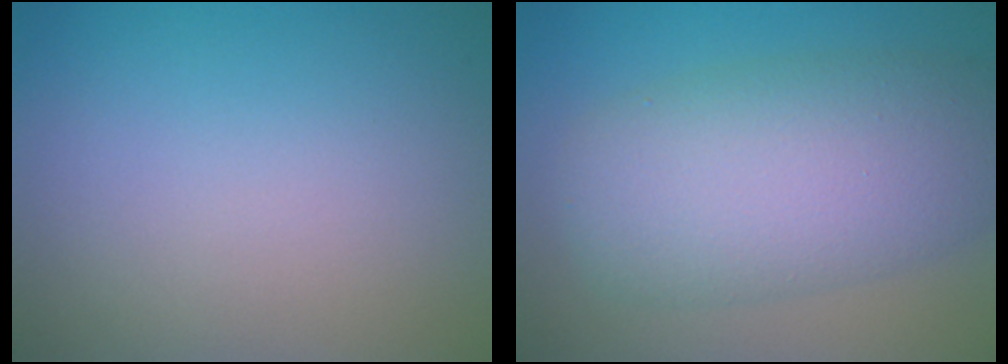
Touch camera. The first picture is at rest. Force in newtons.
{"total": 9.3, "press": 9.3, "slide": 0.3}